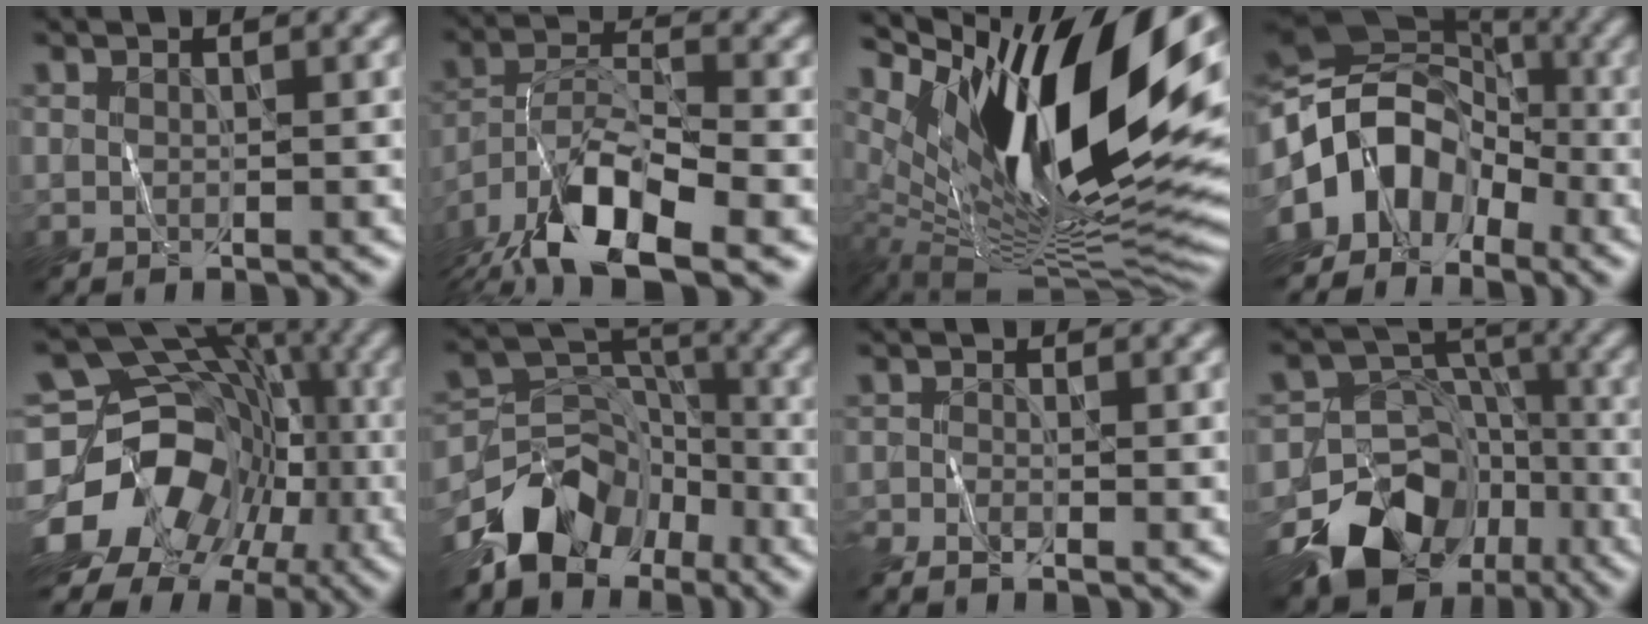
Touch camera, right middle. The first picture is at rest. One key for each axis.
{"total": 10.5, "fx": -7.0, "fy": 3.7, "fz": 6.8, "tx": -0.120, "ty": 0.002, "tz": -0.133}
{"total": 15.7, "fx": 4.9, "fy": 6.0, "fz": 13.7, "tx": -0.241, "ty": -0.005, "tz": 0.090}
{"total": 8.4, "fx": -4.0, "fy": 6.1, "fz": 4.2, "tx": -0.066, "ty": 0.012, "tz": -0.091}
{"total": 16.0, "fx": -6.5, "fy": 12.5, "fz": 7.5, "tx": -0.127, "ty": -0.002, "tz": -0.111}
{"total": 7.7, "fx": -5.7, "fy": 4.6, "fz": 2.4, "tx": -0.029, "ty": 0.003, "tz": -0.111}
{"total": 2.4, "fx": -2.2, "fy": 0.0, "fz": 1.0, "tx": -0.029, "ty": -0.007, "tz": -0.046}
{"total": 11.4, "fx": -7.0, "fy": 8.0, "fz": 4.0, "tx": -0.074, "ty": 0.002, "tz": -0.119}